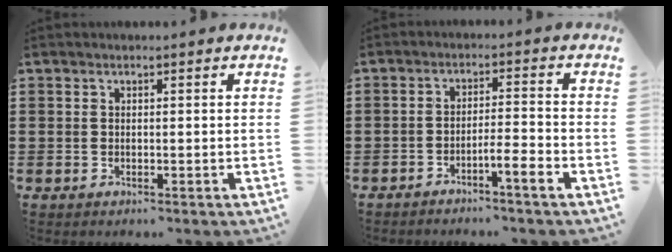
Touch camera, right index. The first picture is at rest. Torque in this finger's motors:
{"motor_torque": [-0.71, 0.71, -0.03, 0.00]}